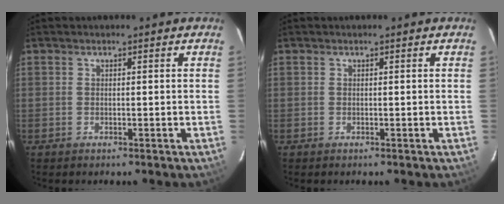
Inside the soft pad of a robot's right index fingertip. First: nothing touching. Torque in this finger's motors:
{"motor_torque": [0.00, 0.00, 0.00, 0.00]}